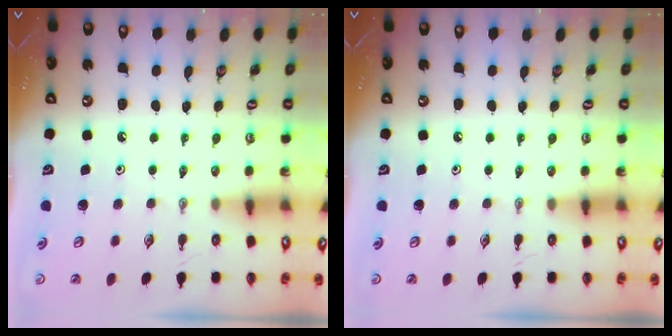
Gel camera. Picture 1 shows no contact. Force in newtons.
{"total": 0.0}